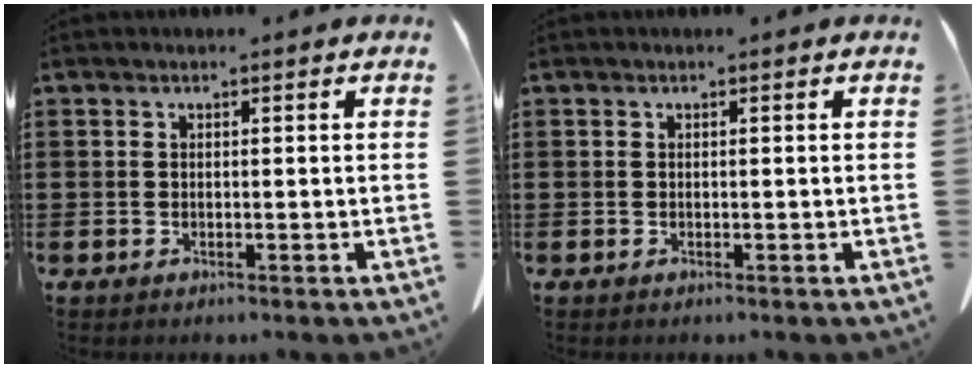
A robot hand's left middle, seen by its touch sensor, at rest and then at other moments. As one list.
[{"total": 0.0}]